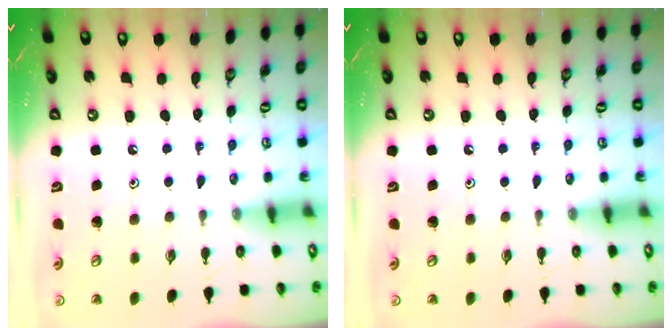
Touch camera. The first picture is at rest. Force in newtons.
{"total": 0.0}